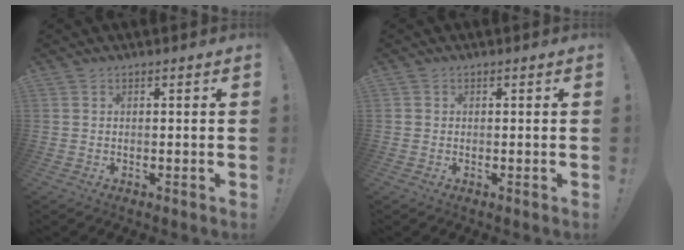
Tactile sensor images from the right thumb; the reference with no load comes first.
{"total": 0.8, "force": [0.2, 0.8, 0.1], "torque": [-0.005, 0.004, 0.004]}